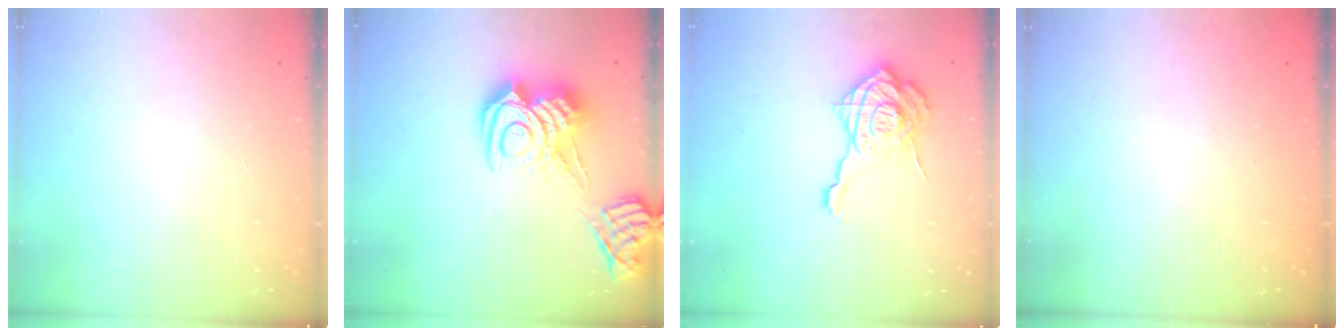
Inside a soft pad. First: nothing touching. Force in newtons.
{"total": 15.0, "press": 14.9, "slide": 1.8}
{"total": 16.4, "press": 16.4, "slide": 1.5}
{"total": 2.3, "press": 2.2, "slide": 0.8}